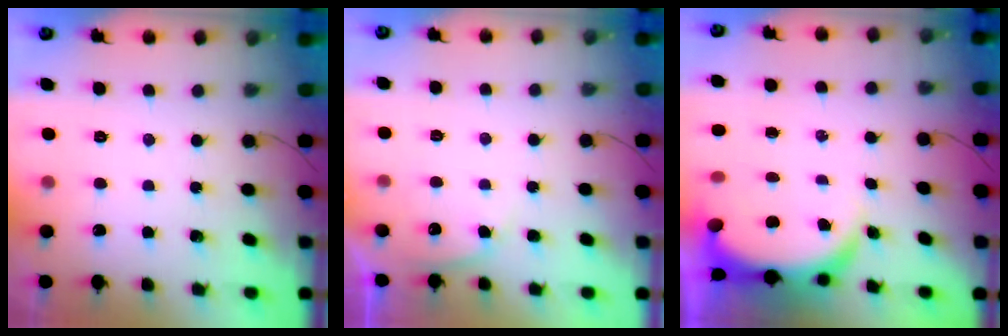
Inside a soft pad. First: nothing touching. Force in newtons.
{"total": 5.0, "press": 4.6, "slide": 1.8}
{"total": 5.3, "press": 5.2, "slide": 0.2}